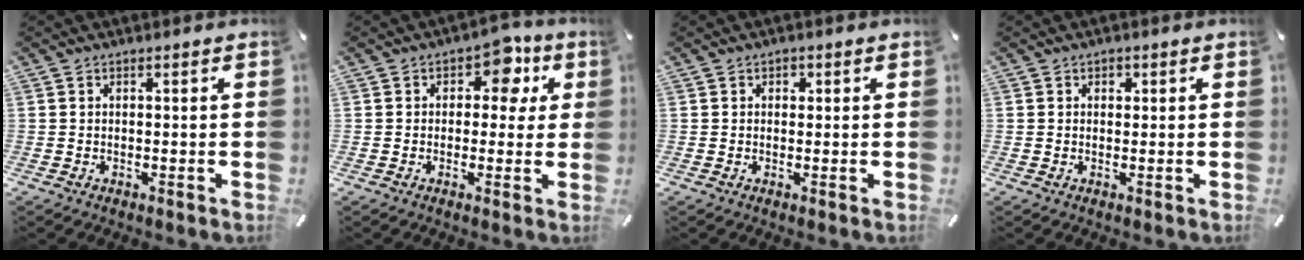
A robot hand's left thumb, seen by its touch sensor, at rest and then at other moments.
{"total": 8.1, "force": [3.1, 5.4, 5.1], "torque": [-0.056, -0.012, 0.046]}
{"total": 1.1, "force": [0.2, 1.1, 0.4], "torque": [-0.001, 0.003, 0.000]}
{"total": 1.0, "force": [0.2, 0.9, 0.3], "torque": [0.002, 0.002, 0.001]}